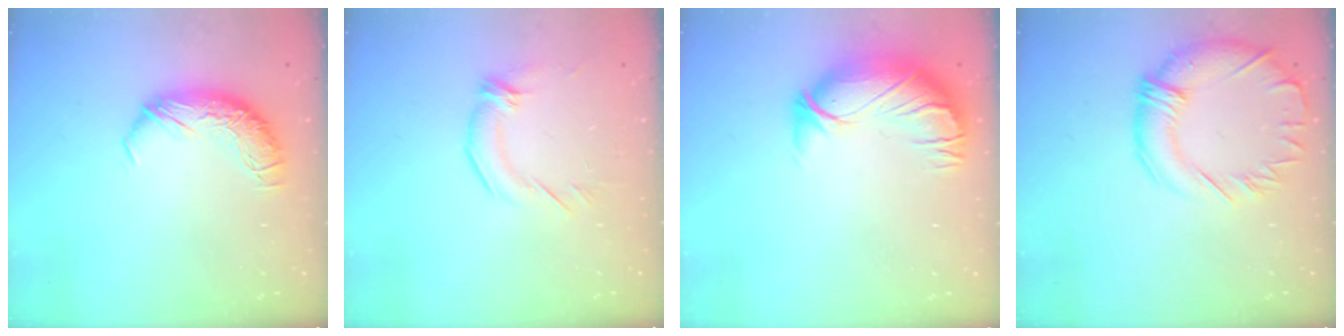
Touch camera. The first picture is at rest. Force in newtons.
{"total": 2.2, "press": 1.1, "slide": 1.9}
{"total": 2.8, "press": 0.3, "slide": 2.8}
{"total": 3.5, "press": 3.2, "slide": 1.5}